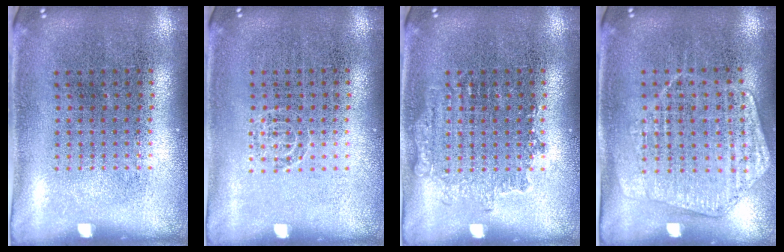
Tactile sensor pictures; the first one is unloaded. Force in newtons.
{"total": 0.8, "press": 0.8, "slide": 0.1}
{"total": 1.2, "press": 1.2, "slide": 0.3}
{"total": 1.4, "press": 1.4, "slide": 0.3}